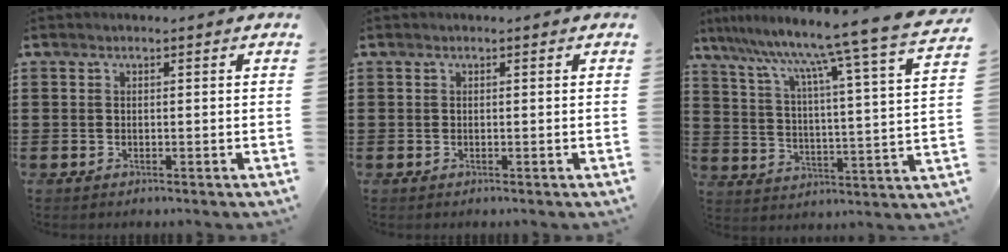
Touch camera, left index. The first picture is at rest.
{"total": 0.0}
{"total": 9.7, "force": [8.4, -2.0, 4.5], "torque": [-0.113, -0.075, 0.126]}